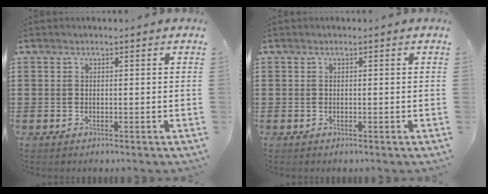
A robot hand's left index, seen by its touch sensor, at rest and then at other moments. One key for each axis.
{"total": 0.0}